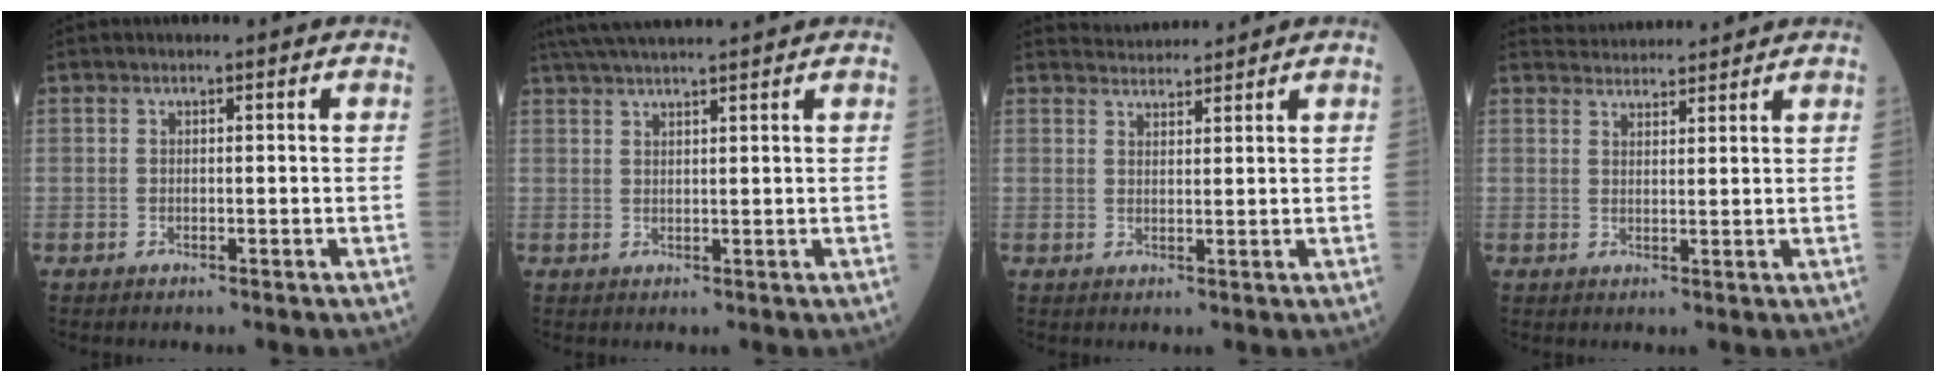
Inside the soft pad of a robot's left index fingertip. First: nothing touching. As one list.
[{"total": 9.5, "force": [8.4, -0.4, 4.4], "torque": [-0.073, 0.036, 0.129]}, {"total": 3.4, "force": [3.4, -0.2, -0.2], "torque": [-0.005, 0.021, 0.064]}, {"total": 5.8, "force": [5.8, 0.4, 0.5], "torque": [-0.015, 0.032, 0.087]}]